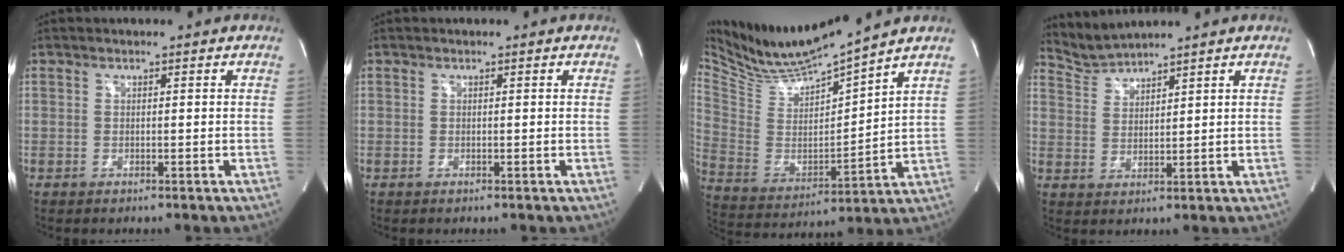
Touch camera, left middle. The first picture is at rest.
{"total": 0.0}
{"total": 13.5, "force": [12.6, -0.8, 4.7], "torque": [-0.105, -0.015, 0.246]}
{"total": 4.1, "force": [4.0, -0.8, -0.6], "torque": [0.001, 0.000, 0.090]}